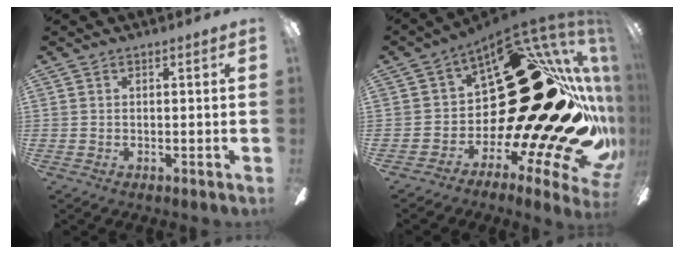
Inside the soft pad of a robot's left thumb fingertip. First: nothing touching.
{"total": 37.9, "force": [5.0, 16.5, 33.7], "torque": [-0.414, -0.127, 0.157]}